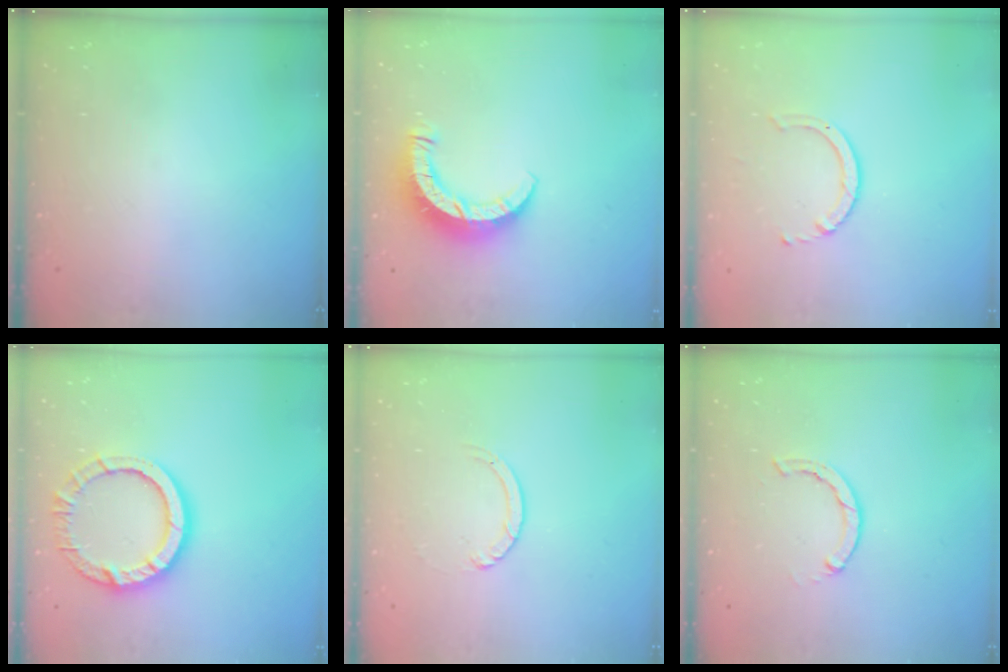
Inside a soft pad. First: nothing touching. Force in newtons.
{"total": 9.0, "press": 8.9, "slide": 1.0}
{"total": 3.2, "press": 3.2, "slide": 0.4}
{"total": 12.7, "press": 12.6, "slide": 0.9}
{"total": 2.4, "press": 2.4, "slide": 0.2}
{"total": 2.1, "press": 2.1, "slide": 0.3}